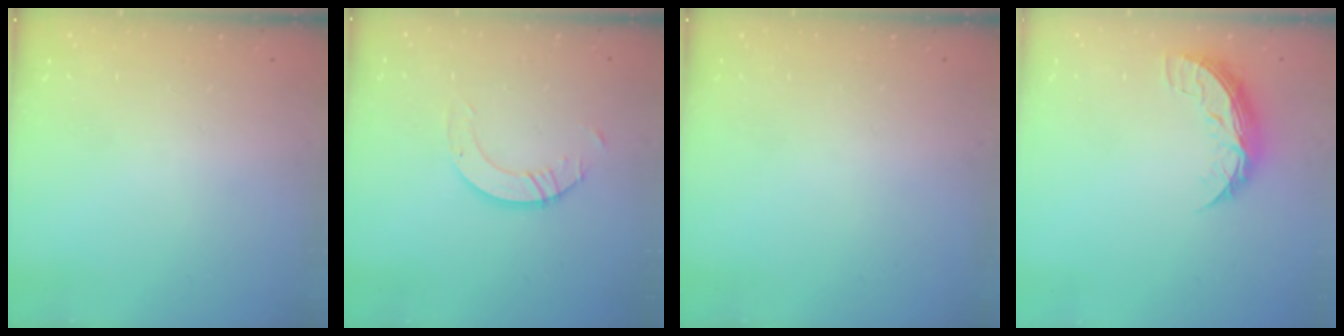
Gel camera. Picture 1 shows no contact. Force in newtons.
{"total": 4.8, "press": 4.7, "slide": 0.4}
{"total": 0.0}
{"total": 8.8, "press": 8.8, "slide": 0.2}